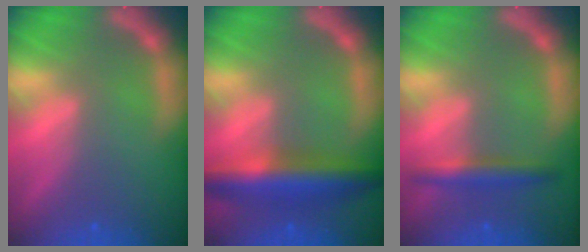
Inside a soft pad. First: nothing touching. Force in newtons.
{"total": 7.0}
{"total": 3.0}